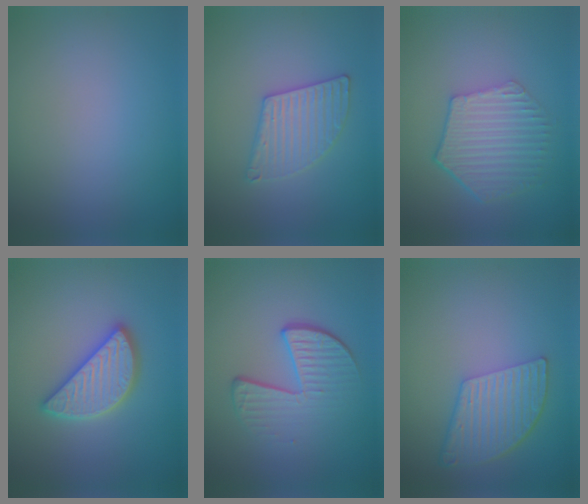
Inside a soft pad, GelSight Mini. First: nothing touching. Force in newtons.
{"total": 3.0, "press": 3.0, "slide": 0.2}
{"total": 5.6, "press": 4.1, "slide": 3.7}
{"total": 4.1, "press": 4.1, "slide": 0.3}
{"total": 4.3, "press": 2.8, "slide": 3.3}
{"total": 5.4, "press": 4.0, "slide": 3.7}